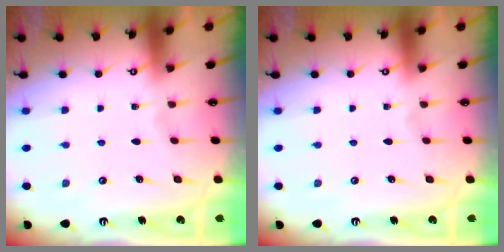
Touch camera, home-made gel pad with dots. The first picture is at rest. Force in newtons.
{"total": 0.0}